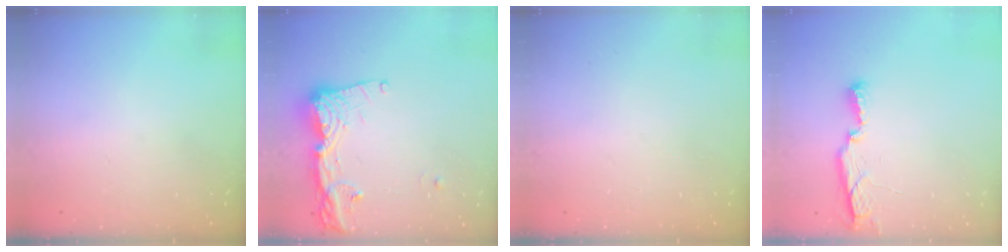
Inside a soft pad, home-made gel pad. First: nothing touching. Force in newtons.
{"total": 14.5, "press": 14.4, "slide": 1.7}
{"total": 0.0}
{"total": 6.6, "press": 6.5, "slide": 1.1}